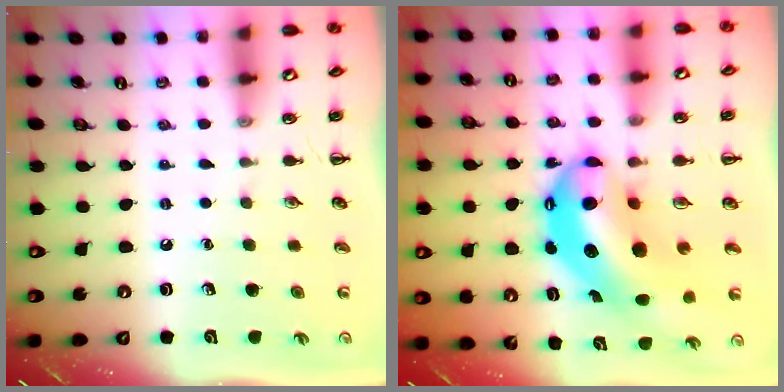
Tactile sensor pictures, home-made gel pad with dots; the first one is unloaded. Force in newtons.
{"total": 13.8, "press": 13.3, "slide": 3.4}